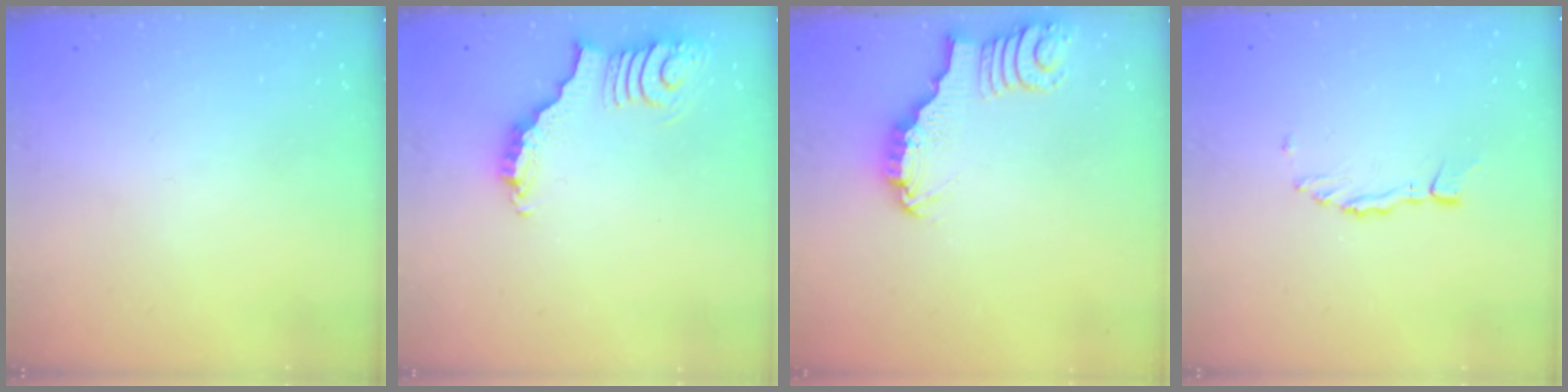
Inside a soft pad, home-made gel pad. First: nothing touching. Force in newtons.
{"total": 3.8, "press": 3.8, "slide": 0.6}
{"total": 3.7, "press": 3.7, "slide": 0.2}
{"total": 2.2, "press": 2.2, "slide": 0.3}